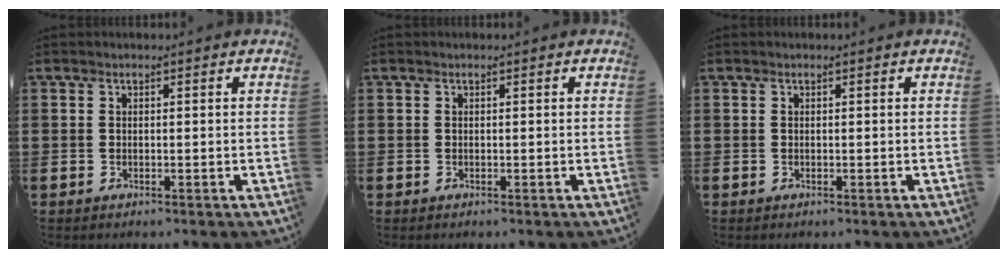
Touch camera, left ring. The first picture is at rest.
{"total": 0.0}
{"total": 0.0}